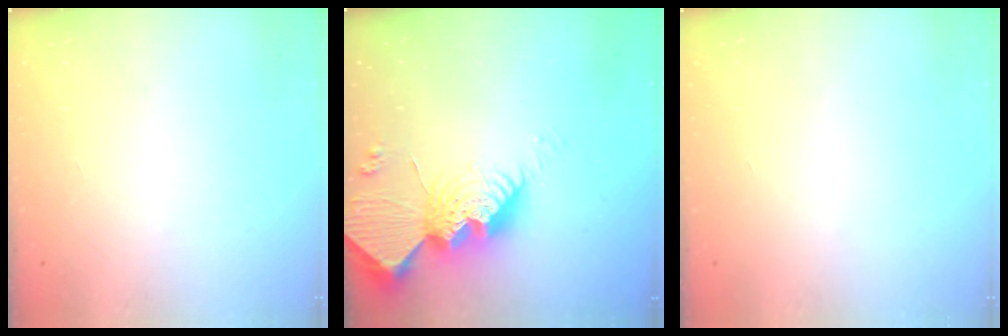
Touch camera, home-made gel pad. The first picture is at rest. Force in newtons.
{"total": 19.5, "press": 19.4, "slide": 1.7}
{"total": 0.0}